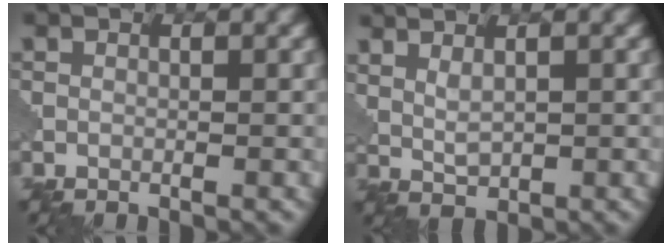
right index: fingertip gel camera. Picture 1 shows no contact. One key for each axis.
{"total": 2.2, "fx": 1.4, "fy": 0.6, "fz": 1.5, "tx": -0.036, "ty": -0.003, "tz": 0.035}